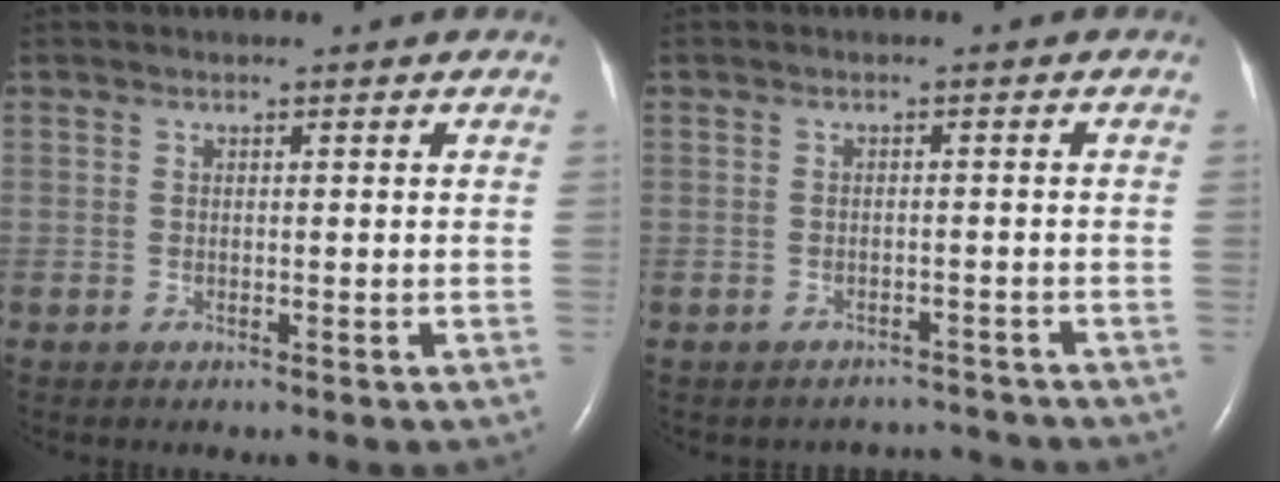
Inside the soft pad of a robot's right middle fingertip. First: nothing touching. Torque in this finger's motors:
{"motor_torque": [0.06, -0.08, -0.01, -0.01]}